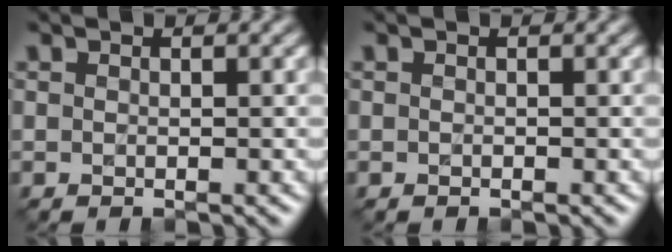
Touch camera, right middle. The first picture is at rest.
{"total": 0.0}